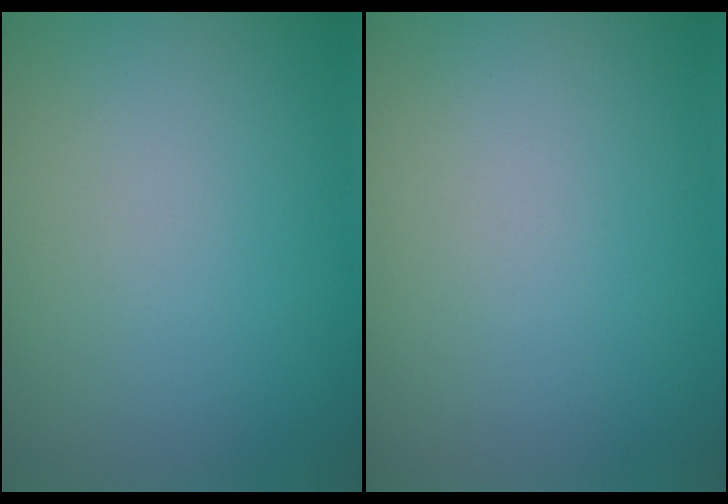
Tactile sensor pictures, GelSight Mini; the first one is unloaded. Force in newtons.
{"total": 0.0}